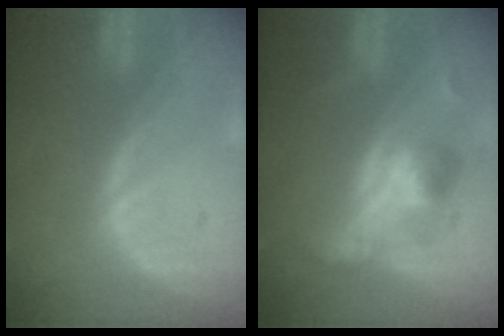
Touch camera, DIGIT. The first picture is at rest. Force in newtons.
{"total": 5.5, "press": 5.3, "slide": 1.6}